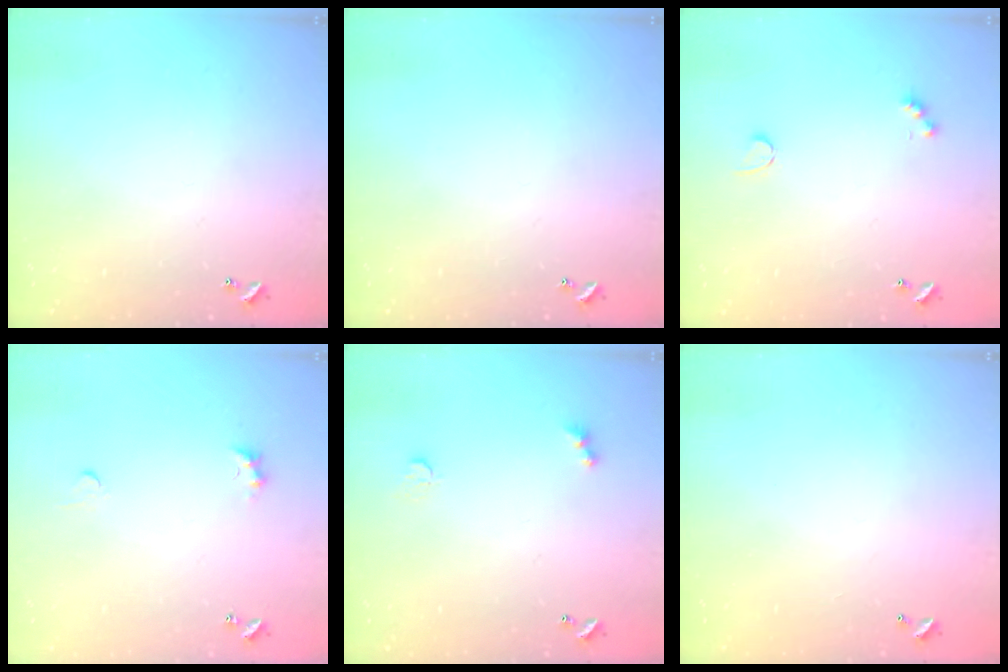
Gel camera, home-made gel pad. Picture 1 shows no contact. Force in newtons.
{"total": 0.0}
{"total": 2.6, "press": 2.5, "slide": 0.5}
{"total": 3.7, "press": 3.6, "slide": 0.5}
{"total": 2.9, "press": 2.8, "slide": 0.7}
{"total": 2.8, "press": 2.8, "slide": 0.1}